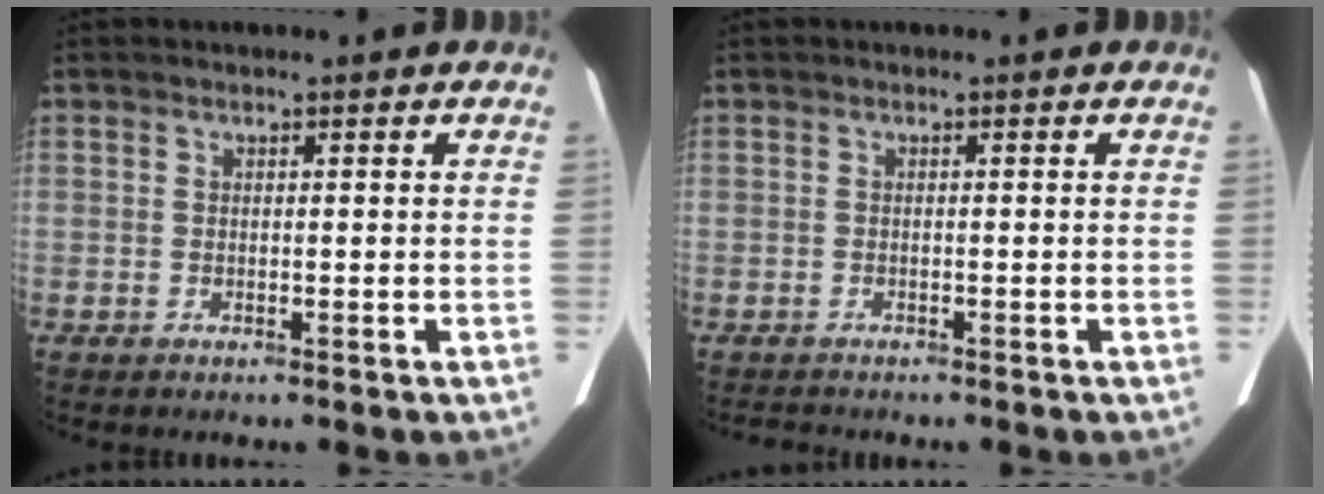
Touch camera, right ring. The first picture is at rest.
{"total": 1.7, "force": [-1.6, 0.4, 0.4], "torque": [-0.009, -0.007, -0.019]}